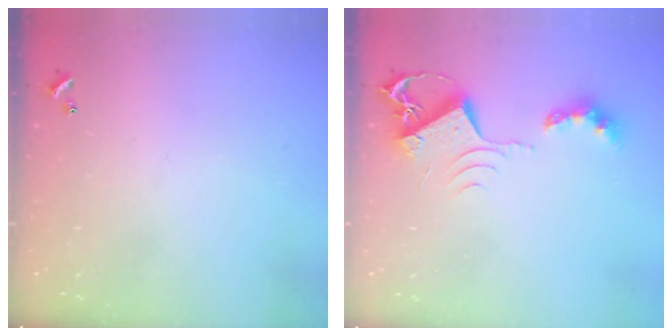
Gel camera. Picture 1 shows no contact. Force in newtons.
{"total": 10.1, "press": 10.1, "slide": 0.9}